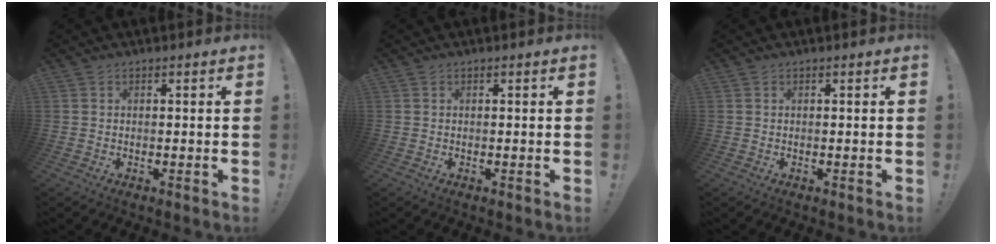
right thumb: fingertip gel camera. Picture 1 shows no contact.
{"total": 0.0}
{"total": 0.0}